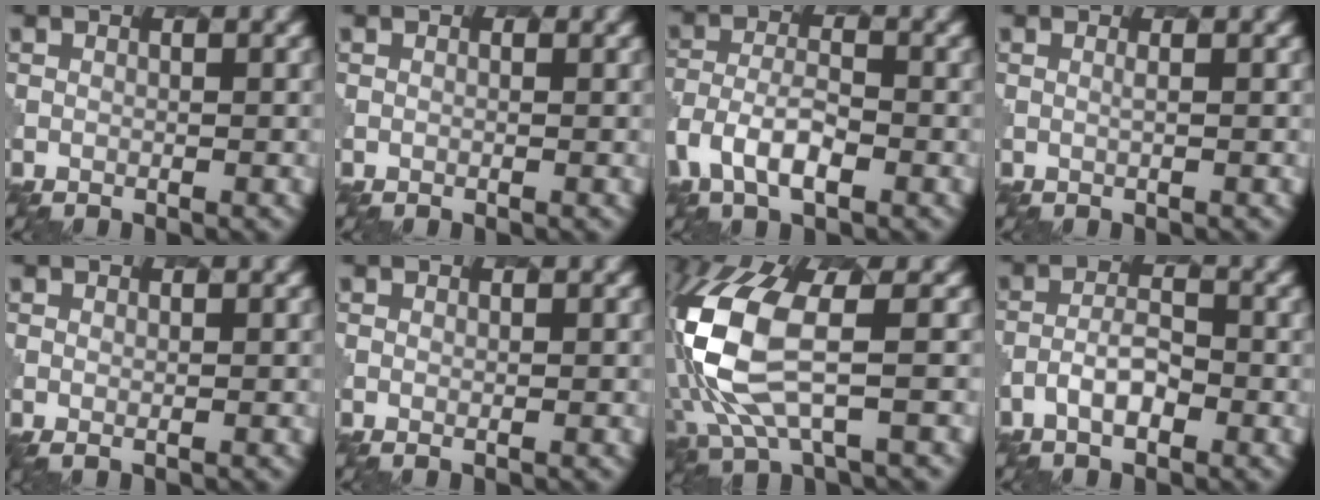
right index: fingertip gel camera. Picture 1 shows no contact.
{"total": 0.5, "force": [0.0, 0.5, 0.2], "torque": [-0.001, 0.000, 0.001]}
{"total": 4.6, "force": [-2.3, 2.6, 3.1], "torque": [-0.067, -0.004, -0.045]}
{"total": 0.5, "force": [0.3, 0.2, 0.4], "torque": [-0.006, -0.005, 0.001]}
{"total": 0.6, "force": [0.1, 0.2, 0.6], "torque": [-0.014, -0.006, 0.006]}
{"total": 0.0}
{"total": 9.2, "force": [-0.2, 3.8, 8.4], "torque": [-0.209, -0.003, -0.002]}
{"total": 2.5, "force": [-1.4, 1.1, 1.7], "torque": [-0.038, 0.004, -0.029]}